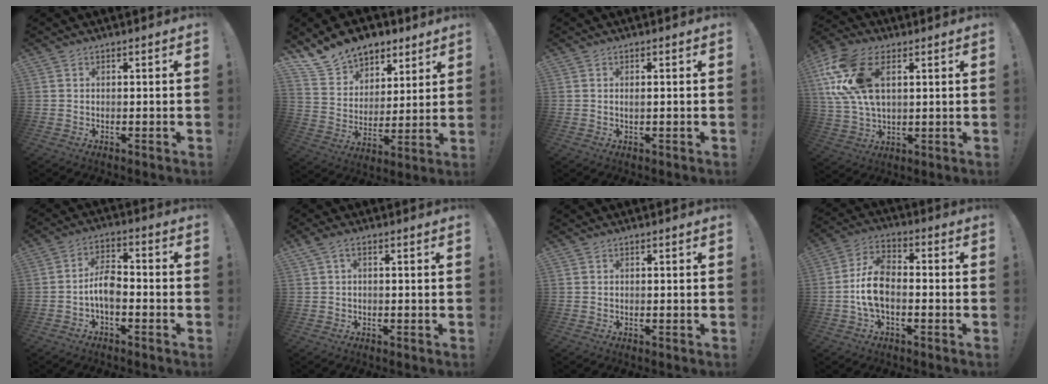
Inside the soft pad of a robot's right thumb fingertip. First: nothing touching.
{"total": 14.3, "force": [11.0, 8.5, 3.3], "torque": [-0.062, -0.080, 0.207]}
{"total": 0.9, "force": [0.0, -0.1, 0.9], "torque": [-0.016, -0.002, -0.002]}
{"total": 18.0, "force": [6.2, 10.6, 13.1], "torque": [-0.282, -0.009, 0.116]}
{"total": 7.6, "force": [-2.8, 3.8, 6.0], "torque": [-0.123, 0.010, -0.050]}
{"total": 2.1, "force": [0.1, 0.8, 1.9], "torque": [-0.040, 0.005, 0.004]}
{"total": 0.0}
{"total": 11.0, "force": [-2.4, 6.5, 8.5], "torque": [-0.183, 0.012, -0.045]}